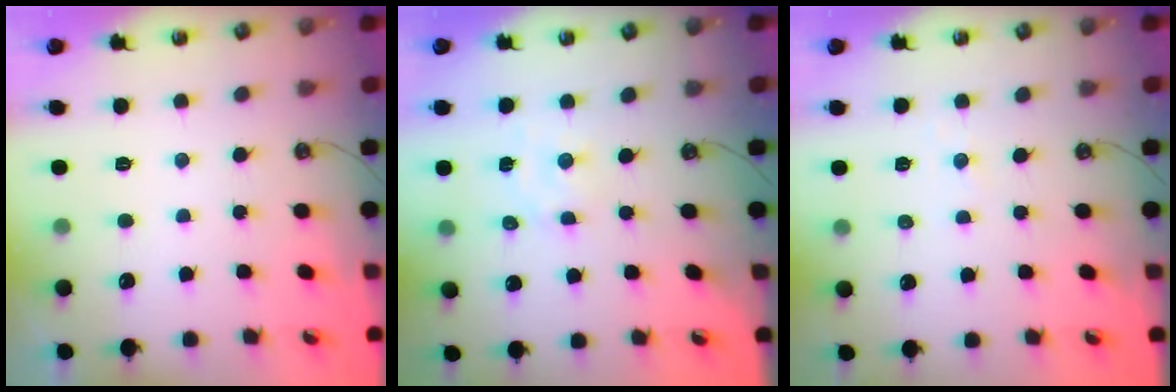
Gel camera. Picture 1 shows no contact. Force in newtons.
{"total": 1.9, "press": 1.8, "slide": 0.3}
{"total": 2.9, "press": 2.9, "slide": 0.3}